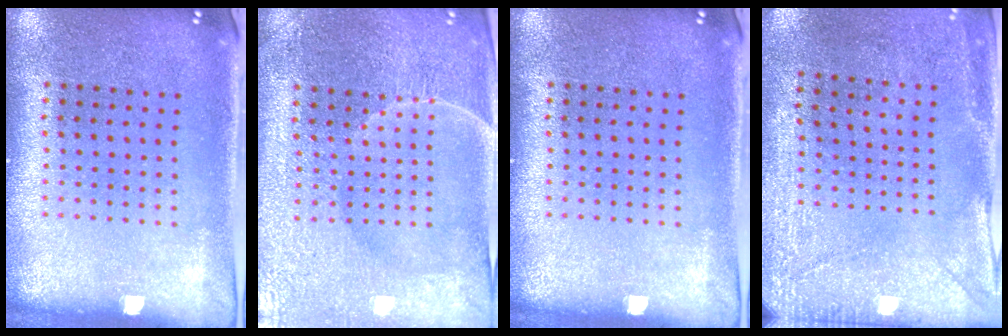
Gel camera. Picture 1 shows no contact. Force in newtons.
{"total": 4.2, "press": 4.0, "slide": 1.2}
{"total": 0.0}
{"total": 2.9, "press": 2.5, "slide": 1.5}